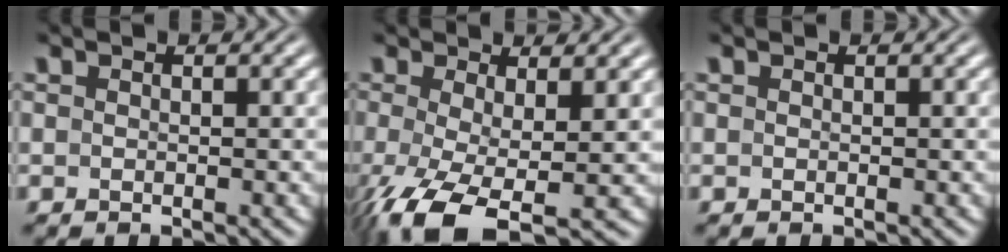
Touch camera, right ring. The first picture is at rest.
{"total": 5.4, "force": [-2.9, 2.0, 4.1], "torque": [-0.105, -0.047, -0.022]}
{"total": 0.0}